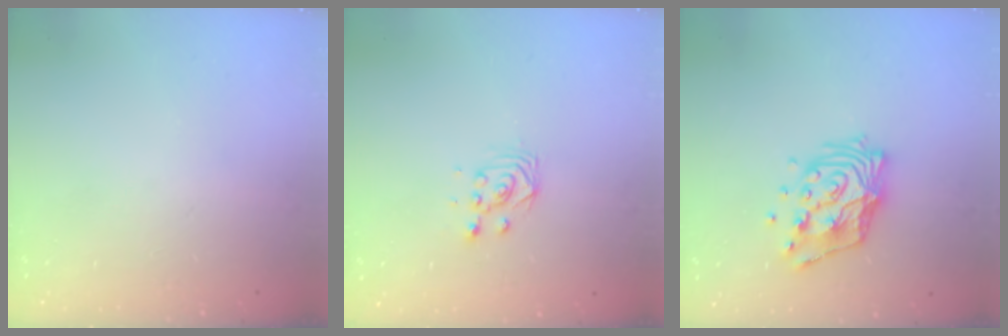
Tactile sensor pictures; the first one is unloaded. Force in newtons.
{"total": 2.8, "press": 2.8, "slide": 0.3}
{"total": 13.7, "press": 13.6, "slide": 1.5}